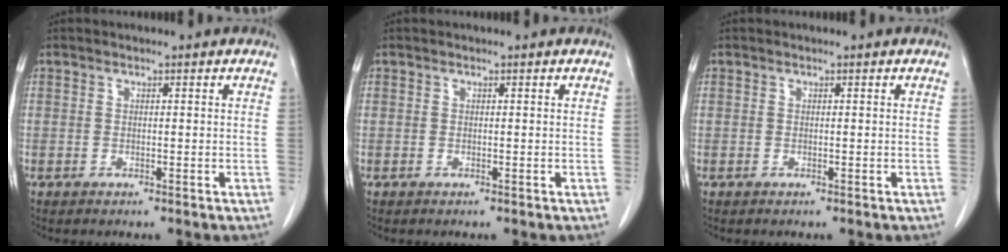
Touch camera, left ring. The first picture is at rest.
{"total": 0.0}
{"total": 0.0}